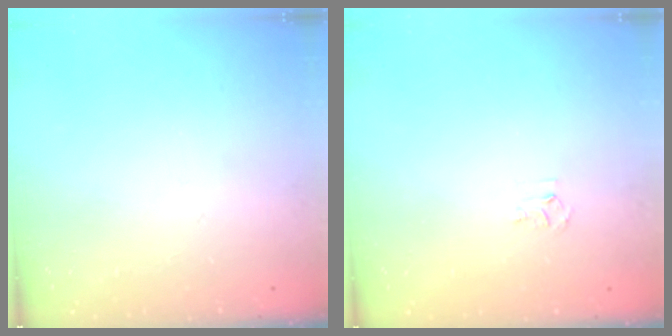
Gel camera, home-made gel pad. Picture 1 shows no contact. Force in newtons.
{"total": 3.8, "press": 3.8, "slide": 0.4}